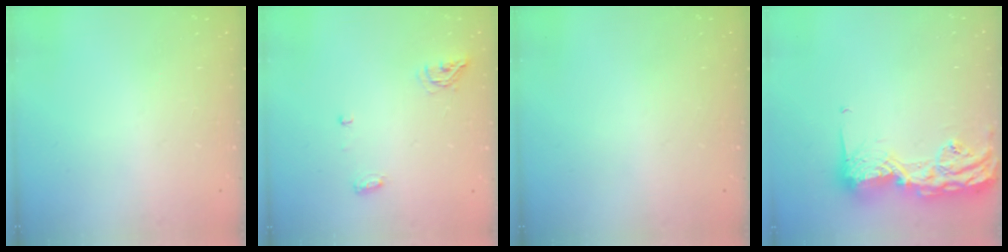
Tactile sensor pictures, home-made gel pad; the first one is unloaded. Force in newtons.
{"total": 5.8, "press": 5.7, "slide": 0.9}
{"total": 0.0}
{"total": 17.7, "press": 17.6, "slide": 0.9}